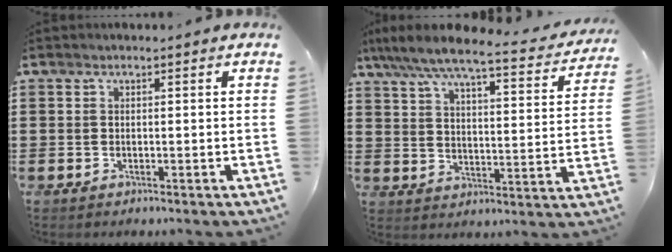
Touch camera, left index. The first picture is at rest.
{"total": 6.5, "force": [5.7, 0.2, 3.2], "torque": [-0.088, -0.039, 0.093]}